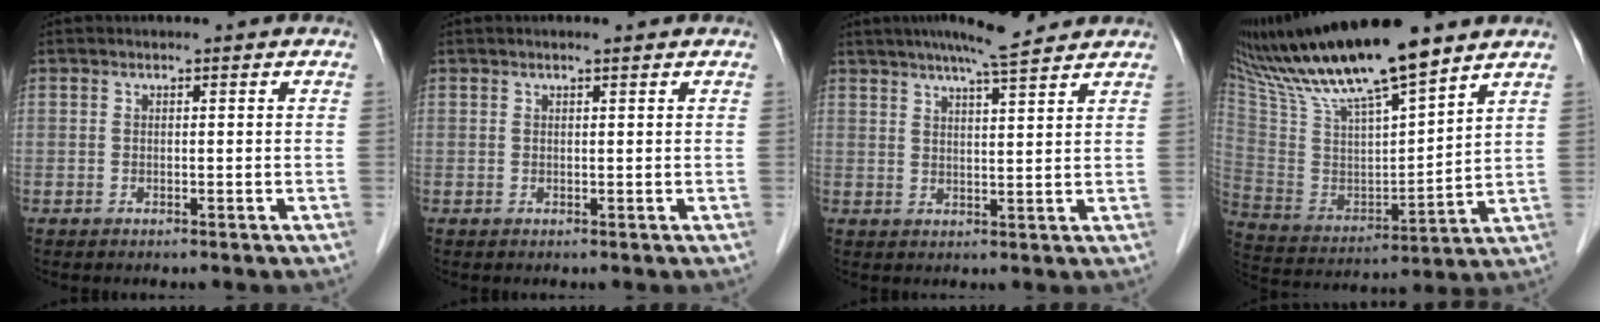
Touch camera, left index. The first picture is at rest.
{"total": 1.0, "force": [0.8, 0.1, 0.7], "torque": [-0.014, 0.007, 0.013]}
{"total": 8.7, "force": [7.4, 0.3, 4.4], "torque": [-0.071, 0.020, 0.109]}
{"total": 19.6, "force": [16.0, 1.5, 11.1], "torque": [-0.209, 0.003, 0.301]}